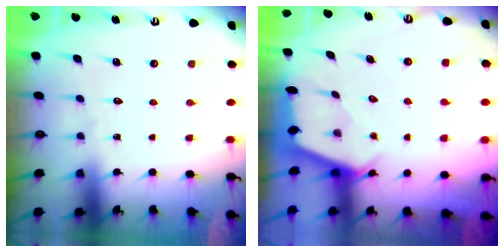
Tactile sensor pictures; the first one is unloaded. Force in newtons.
{"total": 2.5, "press": 2.5, "slide": 0.3}